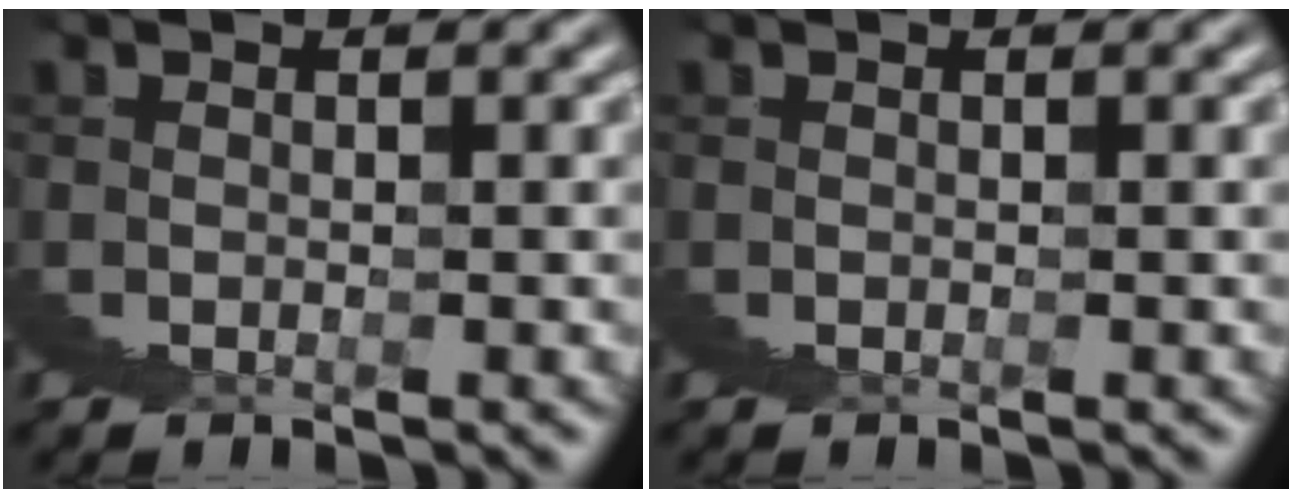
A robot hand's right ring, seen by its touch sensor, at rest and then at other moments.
{"total": 0.0}